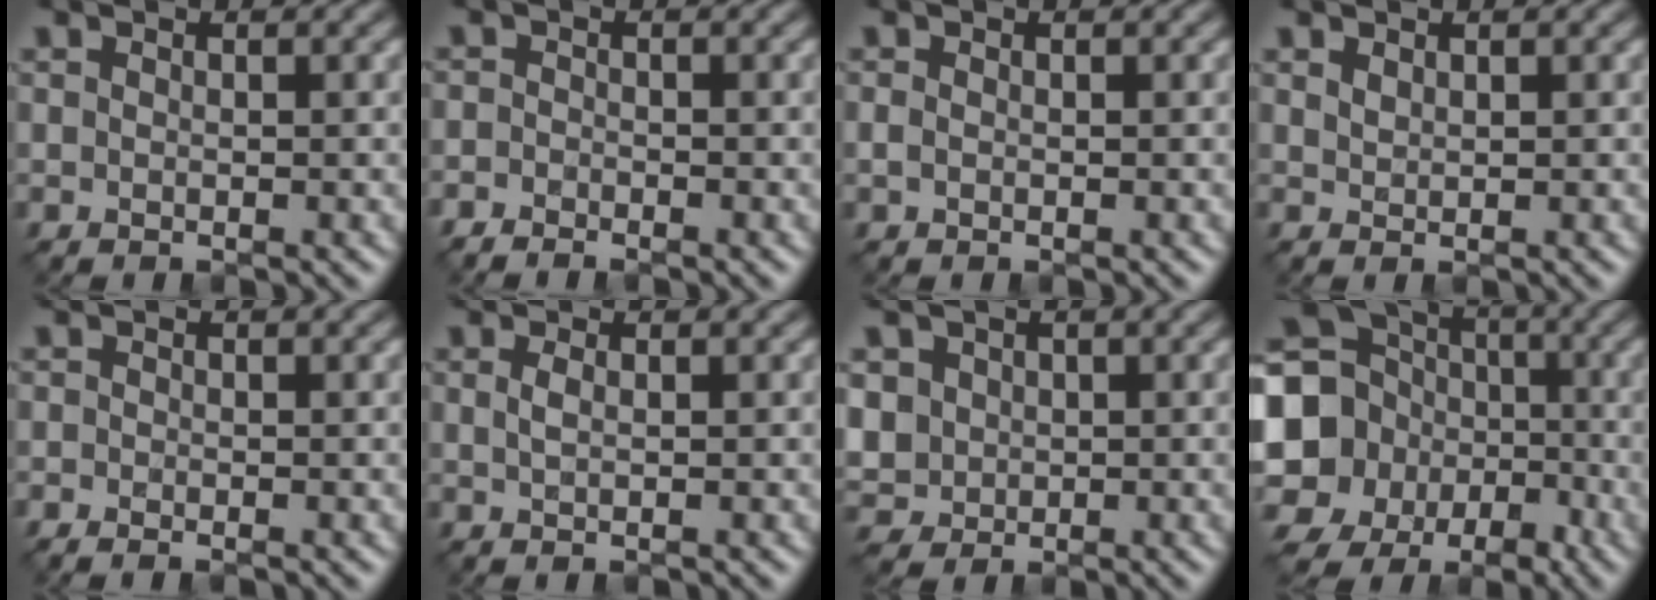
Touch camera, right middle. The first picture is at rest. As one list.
[{"total": 1.4, "force": [-1.3, 0.4, 0.4], "torque": [-0.006, -0.003, -0.032]}, {"total": 0.5, "force": [-0.1, 0.4, 0.4], "torque": [-0.009, -0.002, -0.002]}, {"total": 0.7, "force": [0.6, 0.3, 0.3], "torque": [-0.011, 0.000, 0.014]}, {"total": 0.8, "force": [-0.6, 0.2, 0.5], "torque": [-0.010, -0.005, -0.015]}, {"total": 0.9, "force": [0.2, 0.3, 0.9], "torque": [-0.016, 0.002, 0.002]}, {"total": 3.8, "force": [0.9, 3.5, 1.3], "torque": [-0.047, 0.012, 0.026]}, {"total": 17.8, "force": [-3.8, 16.2, 6.4], "torque": [-0.185, -0.017, -0.098]}]